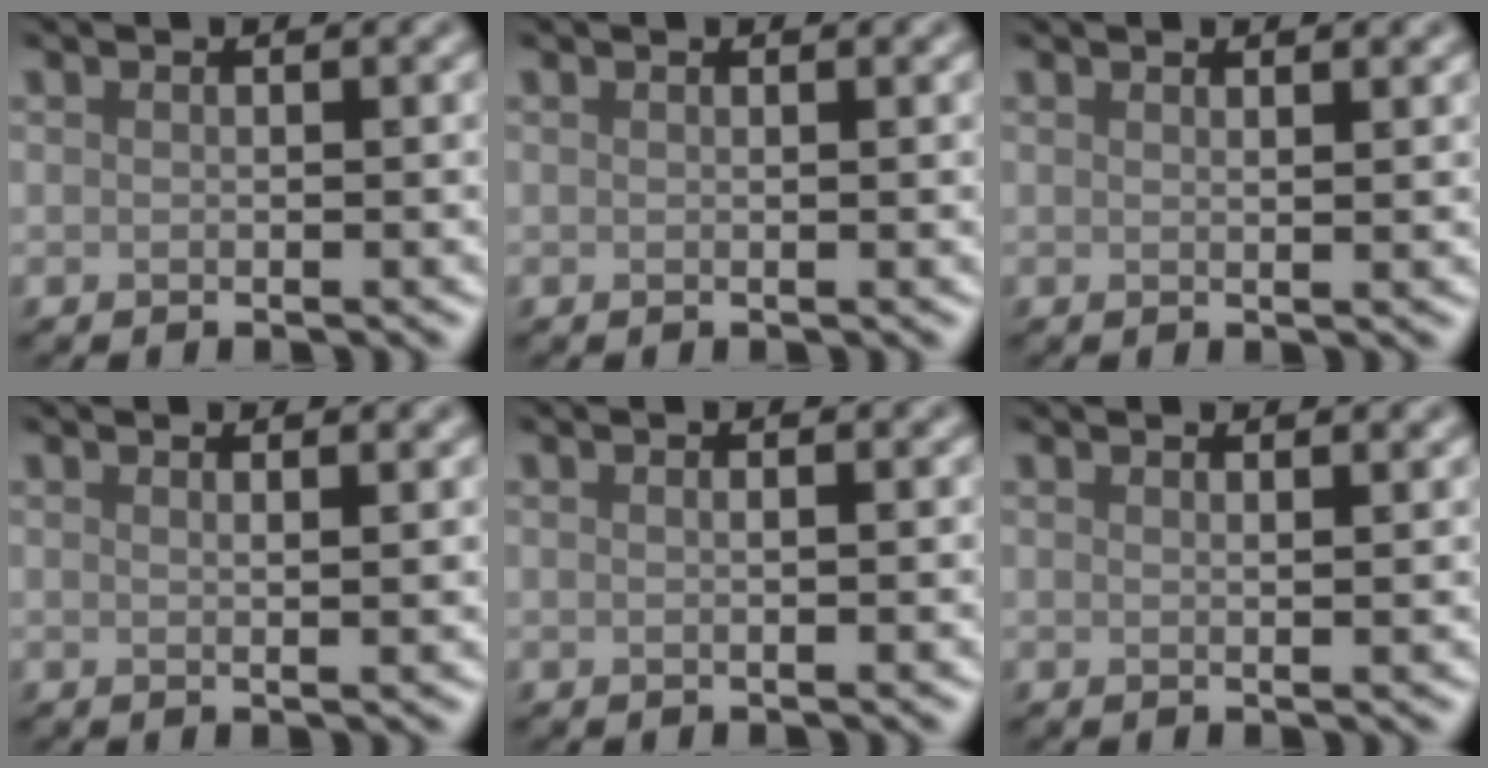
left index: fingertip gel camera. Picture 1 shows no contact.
{"total": 0.8, "force": [0.4, 0.3, 0.7], "torque": [-0.002, 0.003, 0.001]}
{"total": 1.9, "force": [1.1, 0.6, 1.4], "torque": [-0.013, 0.003, 0.002]}
{"total": 2.3, "force": [1.1, 0.8, 1.9], "torque": [-0.021, 0.005, -0.004]}
{"total": 1.8, "force": [0.5, 0.7, 1.5], "torque": [-0.008, -0.003, -0.008]}
{"total": 2.2, "force": [1.2, 0.7, 1.6], "torque": [-0.014, 0.005, -0.001]}